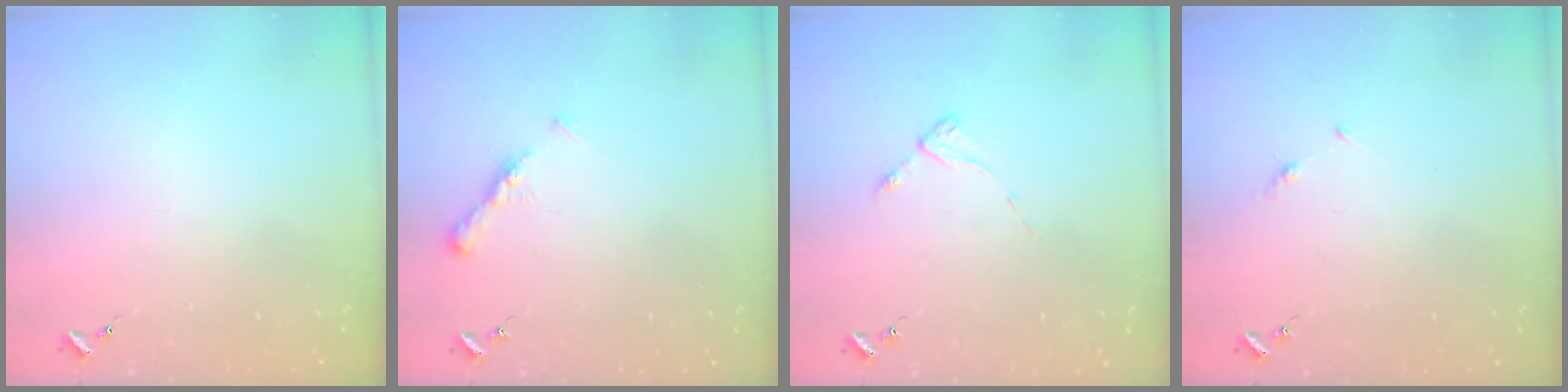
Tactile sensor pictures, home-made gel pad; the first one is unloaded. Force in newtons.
{"total": 6.8, "press": 6.7, "slide": 0.6}
{"total": 2.7, "press": 2.7, "slide": 0.4}
{"total": 3.9, "press": 3.8, "slide": 0.5}